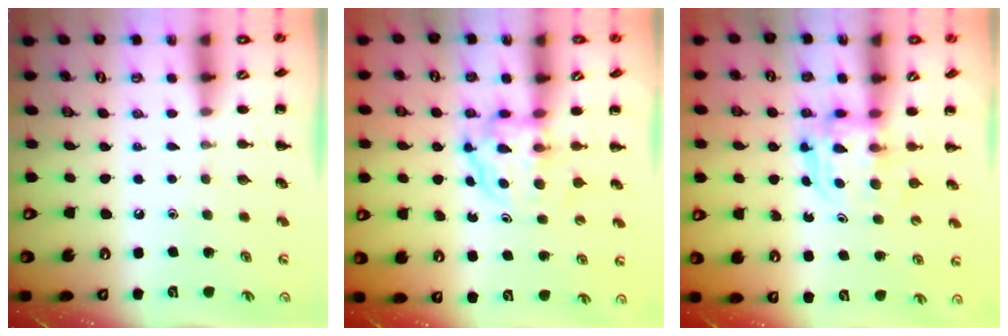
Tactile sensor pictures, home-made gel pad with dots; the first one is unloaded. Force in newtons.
{"total": 3.9, "press": 3.9, "slide": 0.2}
{"total": 3.6, "press": 3.6, "slide": 0.2}